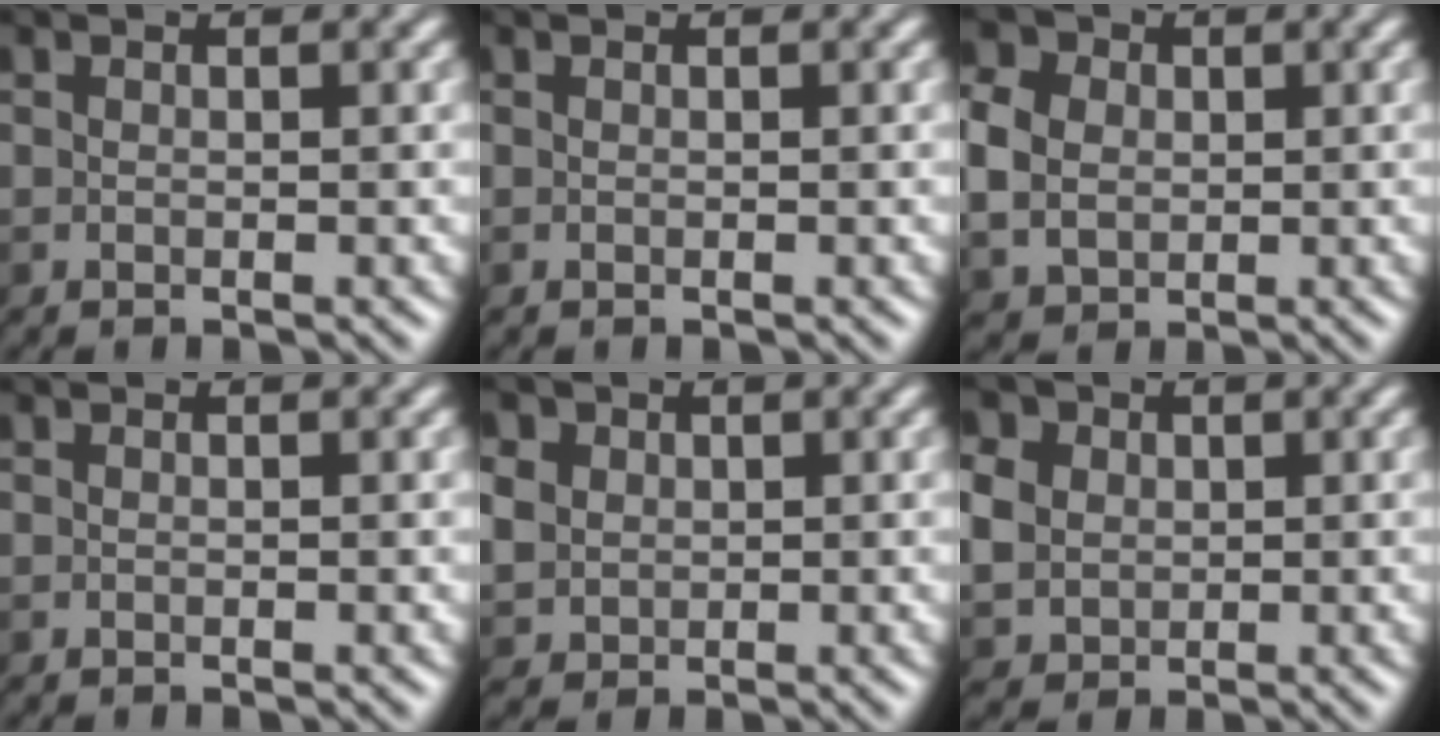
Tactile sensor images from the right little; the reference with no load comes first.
{"total": 0.0}
{"total": 5.7, "force": [0.6, 4.8, 3.0], "torque": [-0.076, 0.016, 0.006]}
{"total": 0.0}
{"total": 4.8, "force": [1.6, 4.1, 2.1], "torque": [-0.073, 0.015, 0.028]}
{"total": 7.7, "force": [2.0, 6.3, 3.9], "torque": [-0.087, 0.024, 0.024]}